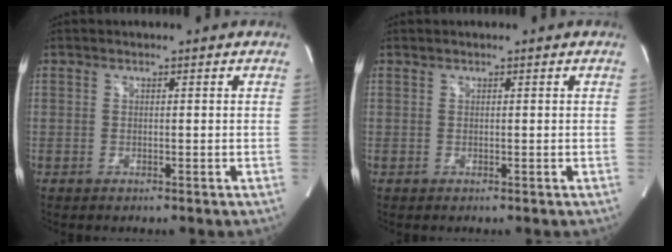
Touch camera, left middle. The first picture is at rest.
{"total": 0.0}